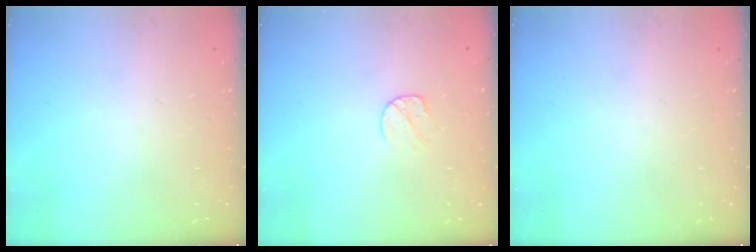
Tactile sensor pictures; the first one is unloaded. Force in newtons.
{"total": 6.4, "press": 6.4, "slide": 0.6}
{"total": 0.0}